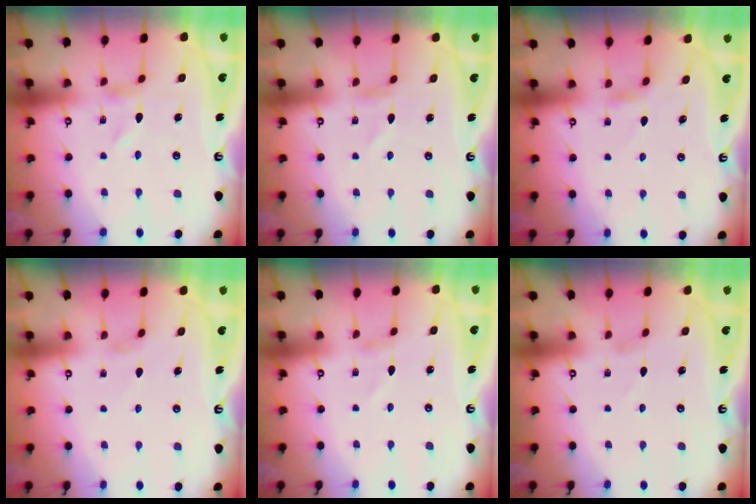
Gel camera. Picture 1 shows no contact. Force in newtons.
{"total": 0.0}
{"total": 1.9, "press": 1.9, "slide": 0.3}
{"total": 1.7, "press": 1.6, "slide": 0.4}
{"total": 1.3, "press": 1.2, "slide": 0.1}
{"total": 0.0}